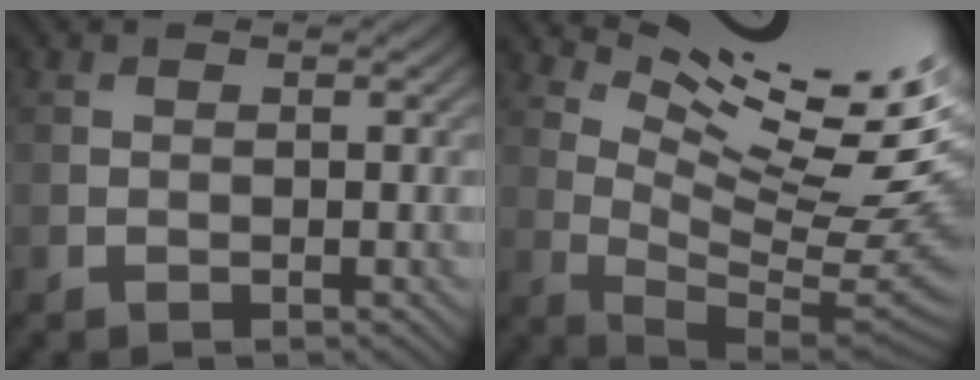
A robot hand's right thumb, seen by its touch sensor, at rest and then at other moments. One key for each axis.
{"total": 15.7, "fx": 8.3, "fy": 4.3, "fz": 12.6, "tx": -0.183, "ty": 0.015, "tz": 0.137}